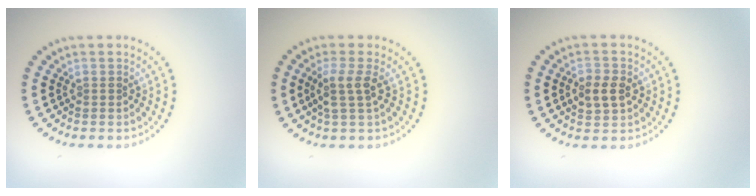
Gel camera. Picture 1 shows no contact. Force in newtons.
{"total": 2.4, "press": 1.9, "slide": 1.4}
{"total": 2.7, "press": 2.7, "slide": 0.1}